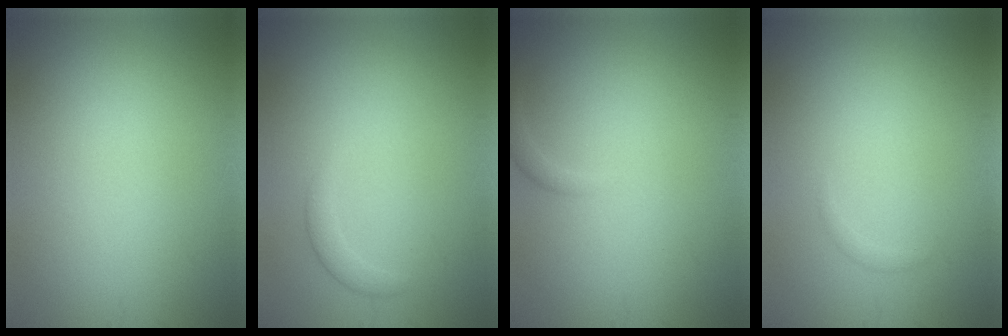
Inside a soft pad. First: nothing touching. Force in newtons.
{"total": 1.3, "press": 1.3, "slide": 0.1}
{"total": 0.8, "press": 0.8, "slide": 0.1}
{"total": 0.5, "press": 0.5, "slide": 0.0}